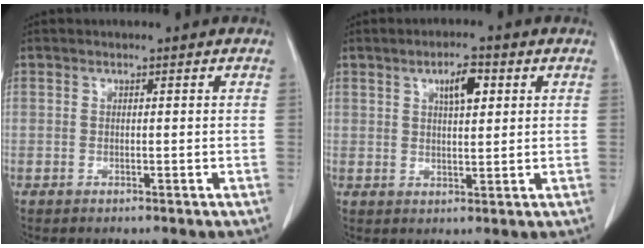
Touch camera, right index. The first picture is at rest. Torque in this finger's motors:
{"motor_torque": [0.34, 0.30, 0.06, 0.05]}